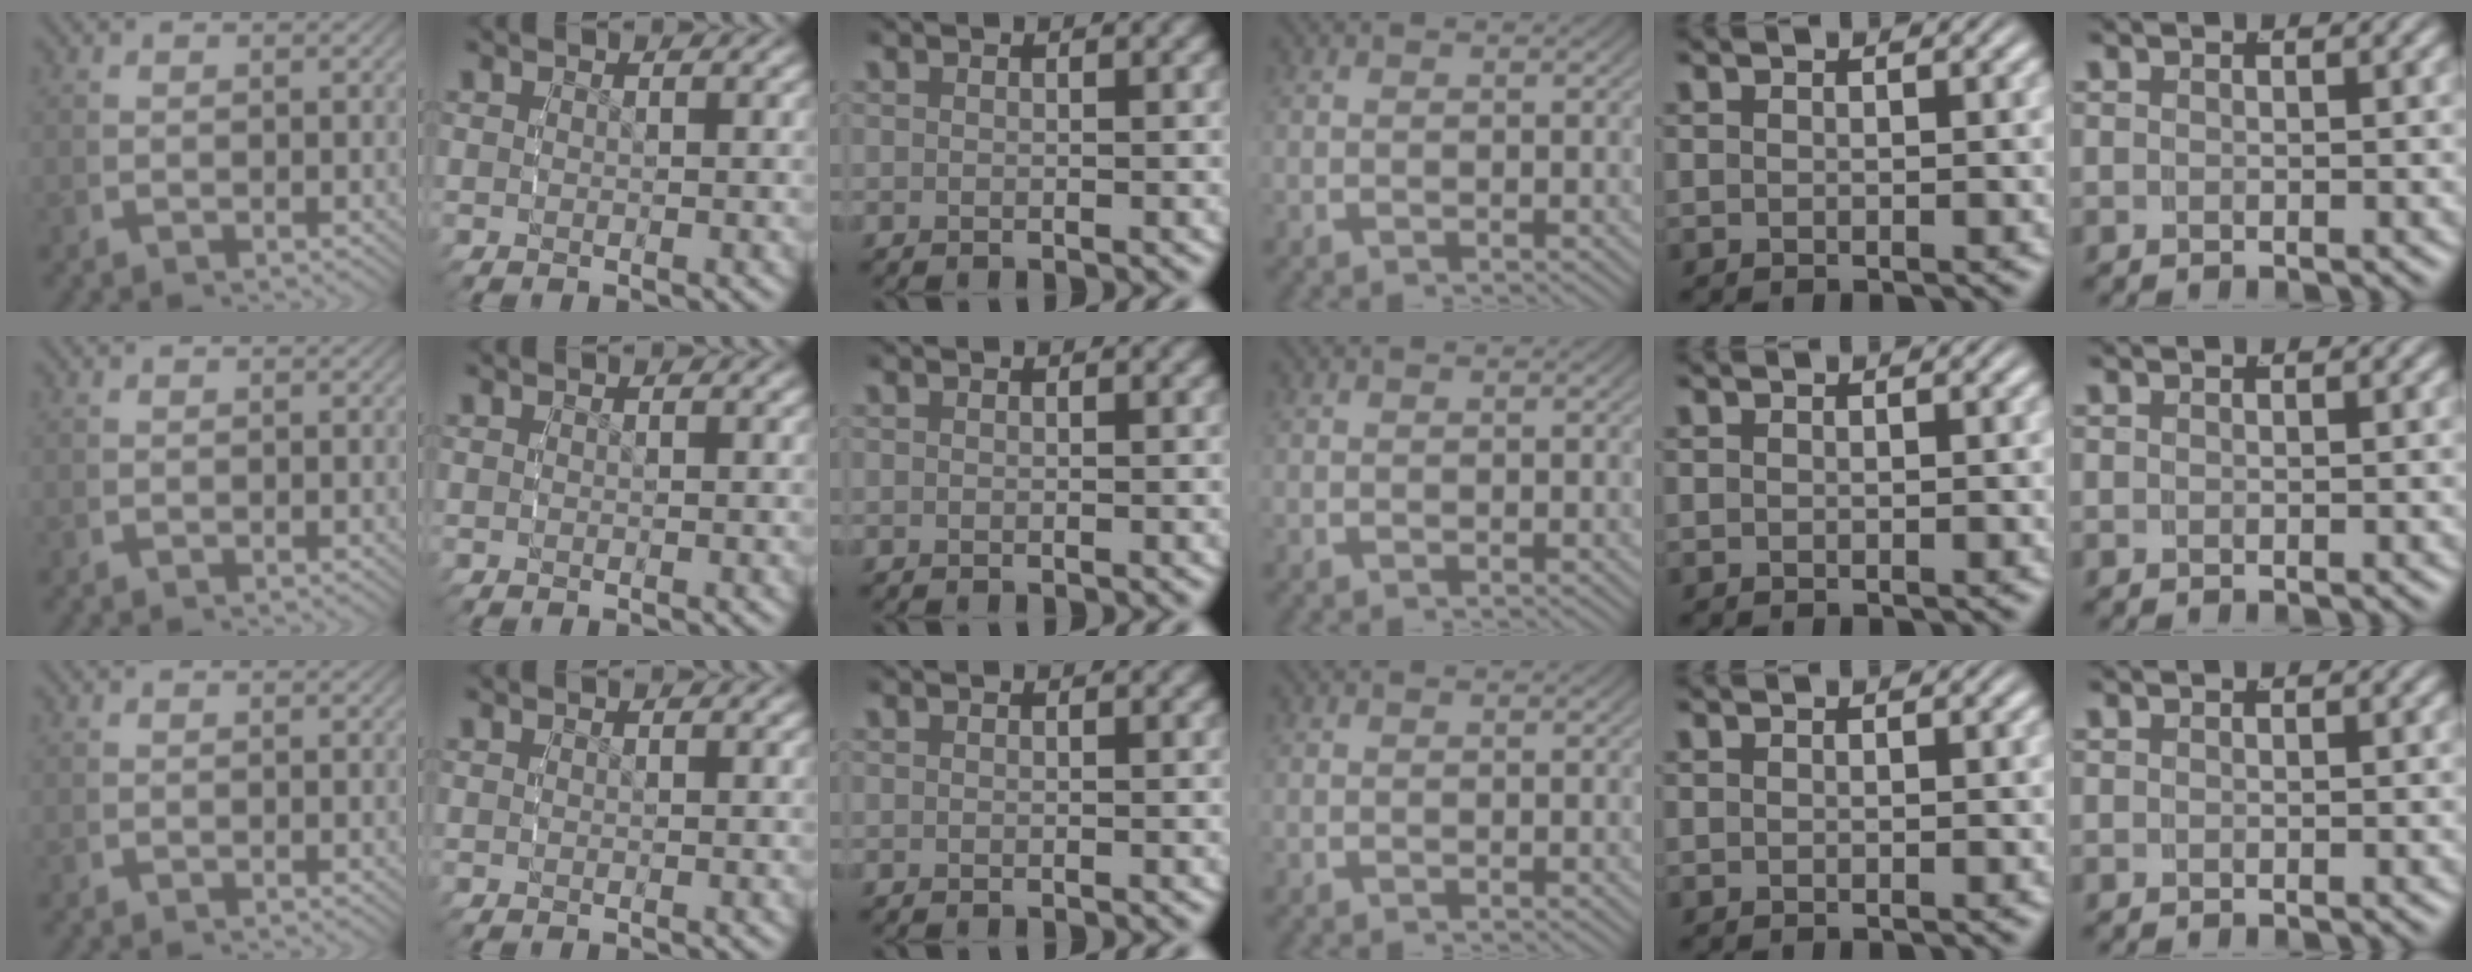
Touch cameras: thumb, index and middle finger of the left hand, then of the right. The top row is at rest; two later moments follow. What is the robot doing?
{"motion": "reach", "object": "napkin"}